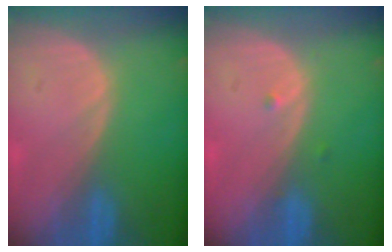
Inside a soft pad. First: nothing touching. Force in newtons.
{"total": 0.9, "press": 0.7, "slide": 0.5}